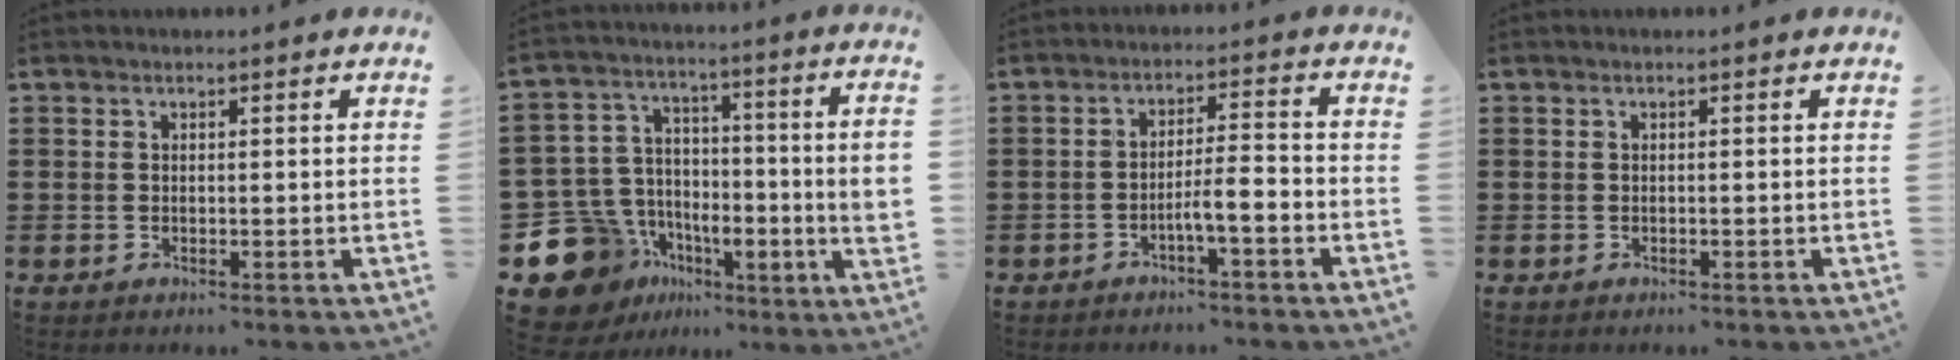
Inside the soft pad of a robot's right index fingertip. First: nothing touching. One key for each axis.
{"total": 14.5, "fx": -6.3, "fy": 10.4, "fz": 7.8, "tx": -0.214, "ty": 0.018, "tz": -0.112}
{"total": 4.4, "fx": -2.3, "fy": 0.2, "fz": 3.7, "tx": -0.064, "ty": -0.002, "tz": -0.043}
{"total": 0.0}